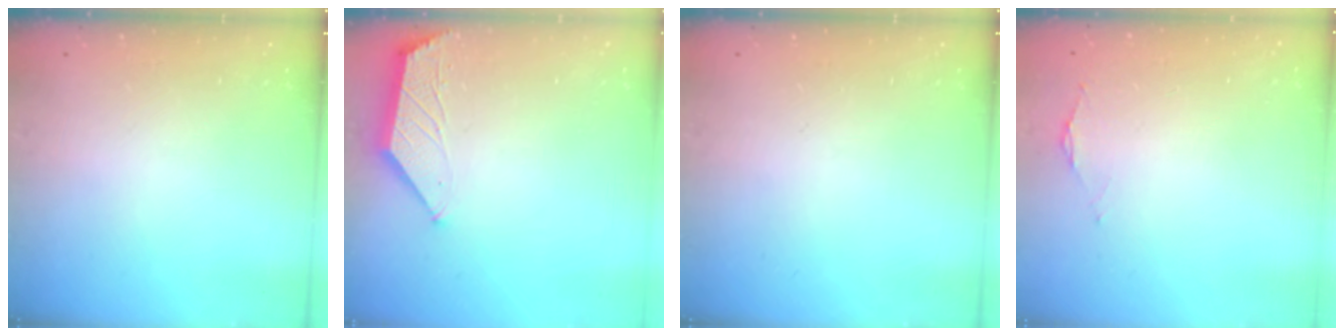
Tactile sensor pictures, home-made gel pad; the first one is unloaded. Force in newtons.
{"total": 1.8, "press": 1.8, "slide": 0.3}
{"total": 0.0}
{"total": 0.5, "press": 0.4, "slide": 0.3}